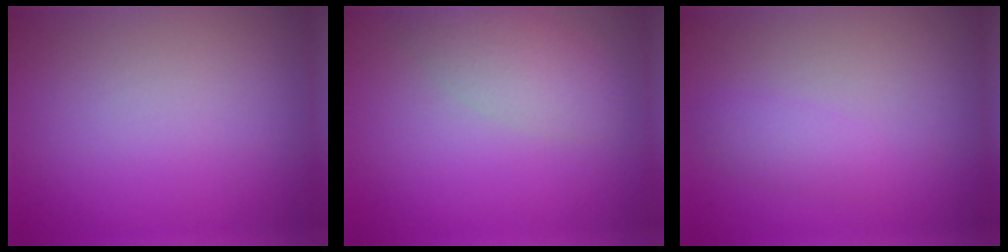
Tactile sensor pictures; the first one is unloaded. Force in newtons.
{"total": 3.3, "press": 3.3, "slide": 0.3}
{"total": 1.5, "press": 1.5, "slide": 0.1}